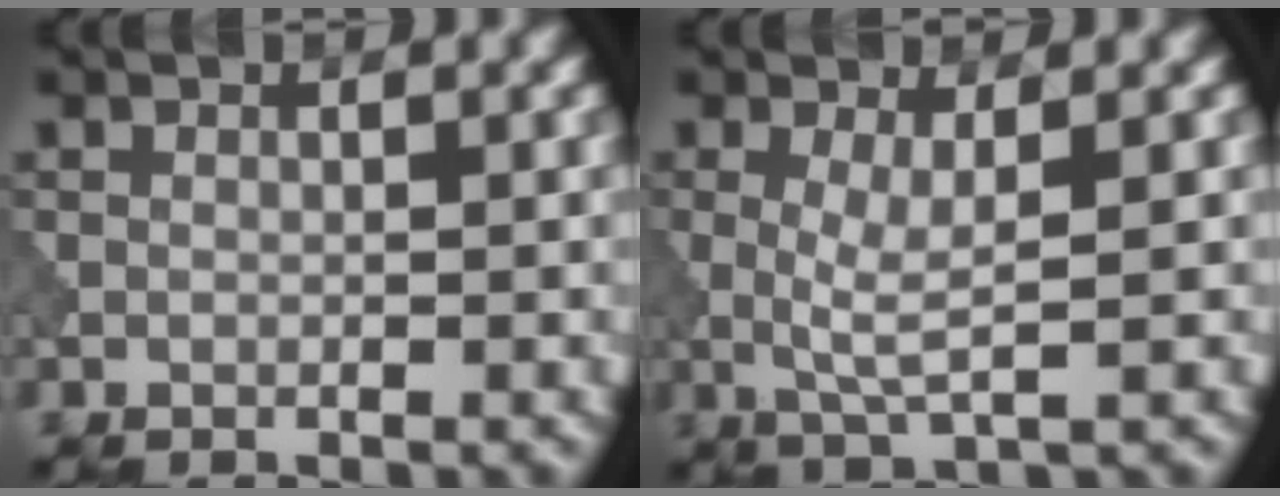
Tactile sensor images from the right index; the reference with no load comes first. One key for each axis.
{"total": 2.7, "fx": 0.3, "fy": 0.4, "fz": 2.6, "tx": -0.060, "ty": -0.006, "tz": 0.007}